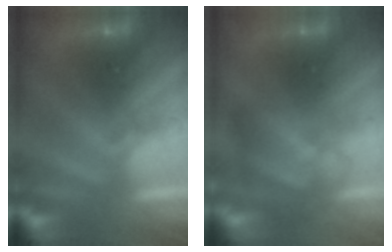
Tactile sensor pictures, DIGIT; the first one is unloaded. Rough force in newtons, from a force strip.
{"total": 4.6}